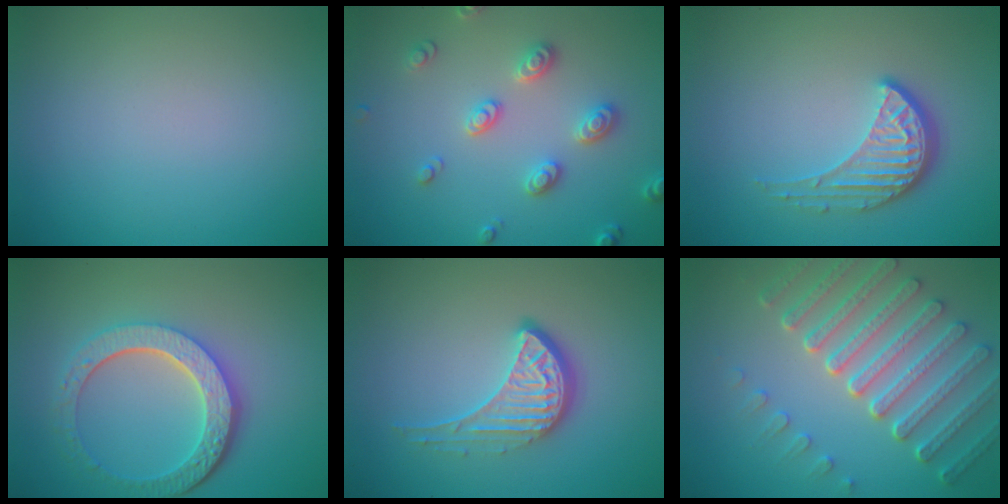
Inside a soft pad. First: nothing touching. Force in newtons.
{"total": 2.9, "press": 2.8, "slide": 0.4}
{"total": 4.1, "press": 3.0, "slide": 2.7}
{"total": 6.0, "press": 4.5, "slide": 4.0}
{"total": 4.1, "press": 3.0, "slide": 2.8}
{"total": 7.2, "press": 5.3, "slide": 4.9}